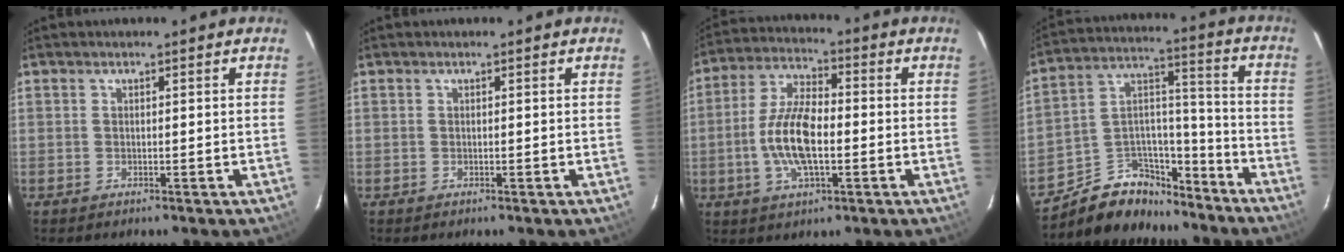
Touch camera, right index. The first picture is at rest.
{"total": 0.0}
{"total": 11.4, "force": [-2.2, 4.7, 10.2], "torque": [-0.210, 0.004, -0.043]}
{"total": 14.5, "force": [-11.5, 8.0, 3.7], "torque": [-0.071, 0.079, -0.180]}